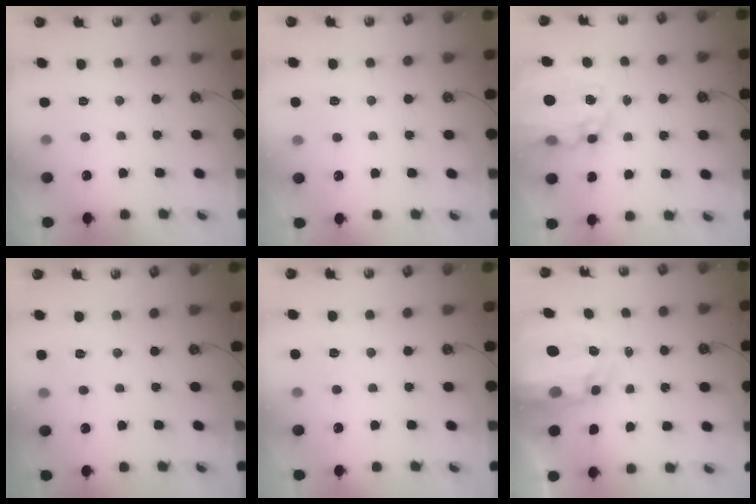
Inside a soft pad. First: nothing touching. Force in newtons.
{"total": 2.3, "press": 2.3, "slide": 0.3}
{"total": 13.2, "press": 13.2, "slide": 1.2}
{"total": 2.8, "press": 2.8, "slide": 0.4}
{"total": 2.8, "press": 2.8, "slide": 0.3}
{"total": 7.3, "press": 7.3, "slide": 0.7}